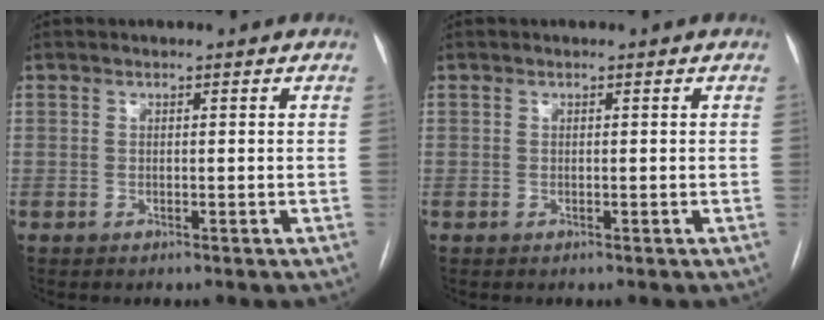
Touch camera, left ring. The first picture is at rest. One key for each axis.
{"total": 0.0}